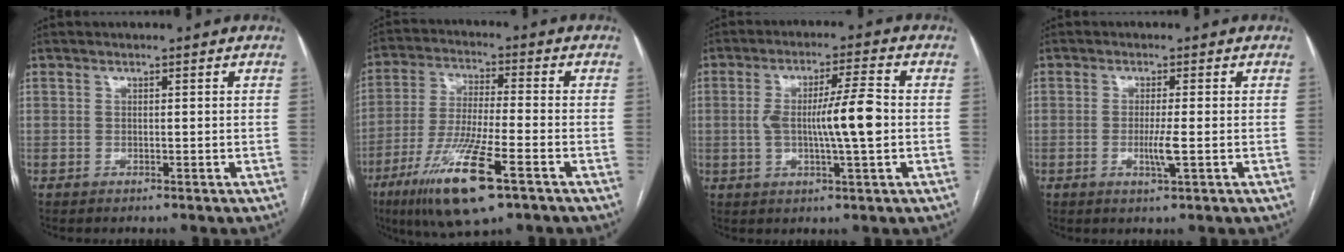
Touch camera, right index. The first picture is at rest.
{"total": 14.5, "force": [-7.7, 1.7, 12.3], "torque": [-0.251, -0.033, -0.134]}
{"total": 9.0, "force": [-0.5, 0.5, 8.9], "torque": [-0.155, 0.007, -0.011]}
{"total": 3.0, "force": [-0.7, -0.2, 2.9], "torque": [-0.057, -0.007, -0.012]}